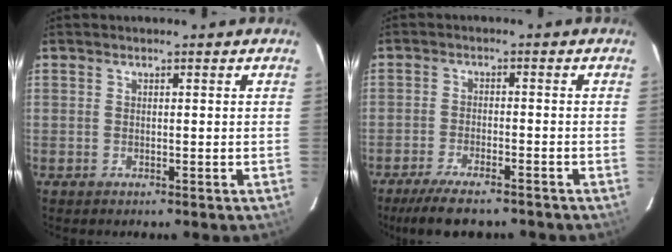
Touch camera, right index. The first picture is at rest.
{"total": 9.8, "force": [-8.1, 2.3, 5.0], "torque": [-0.114, -0.021, -0.134]}